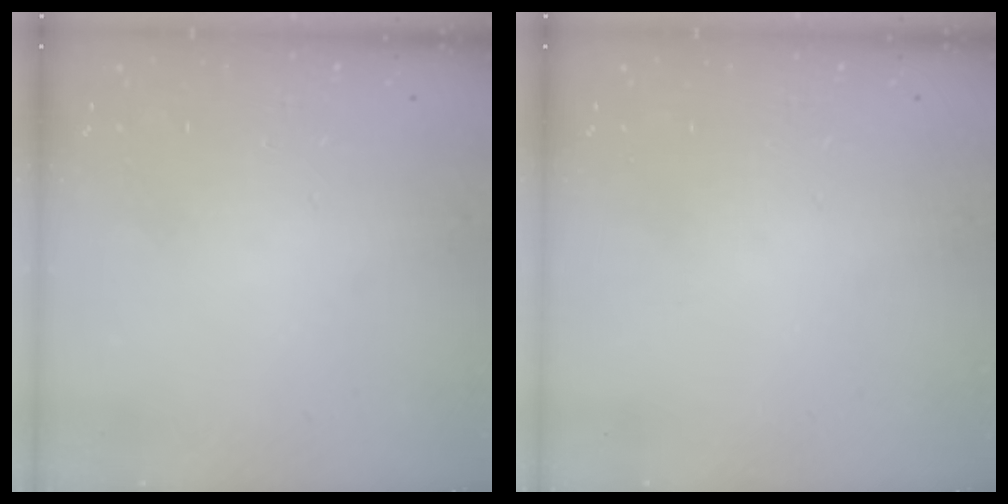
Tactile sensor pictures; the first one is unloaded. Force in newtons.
{"total": 0.0}